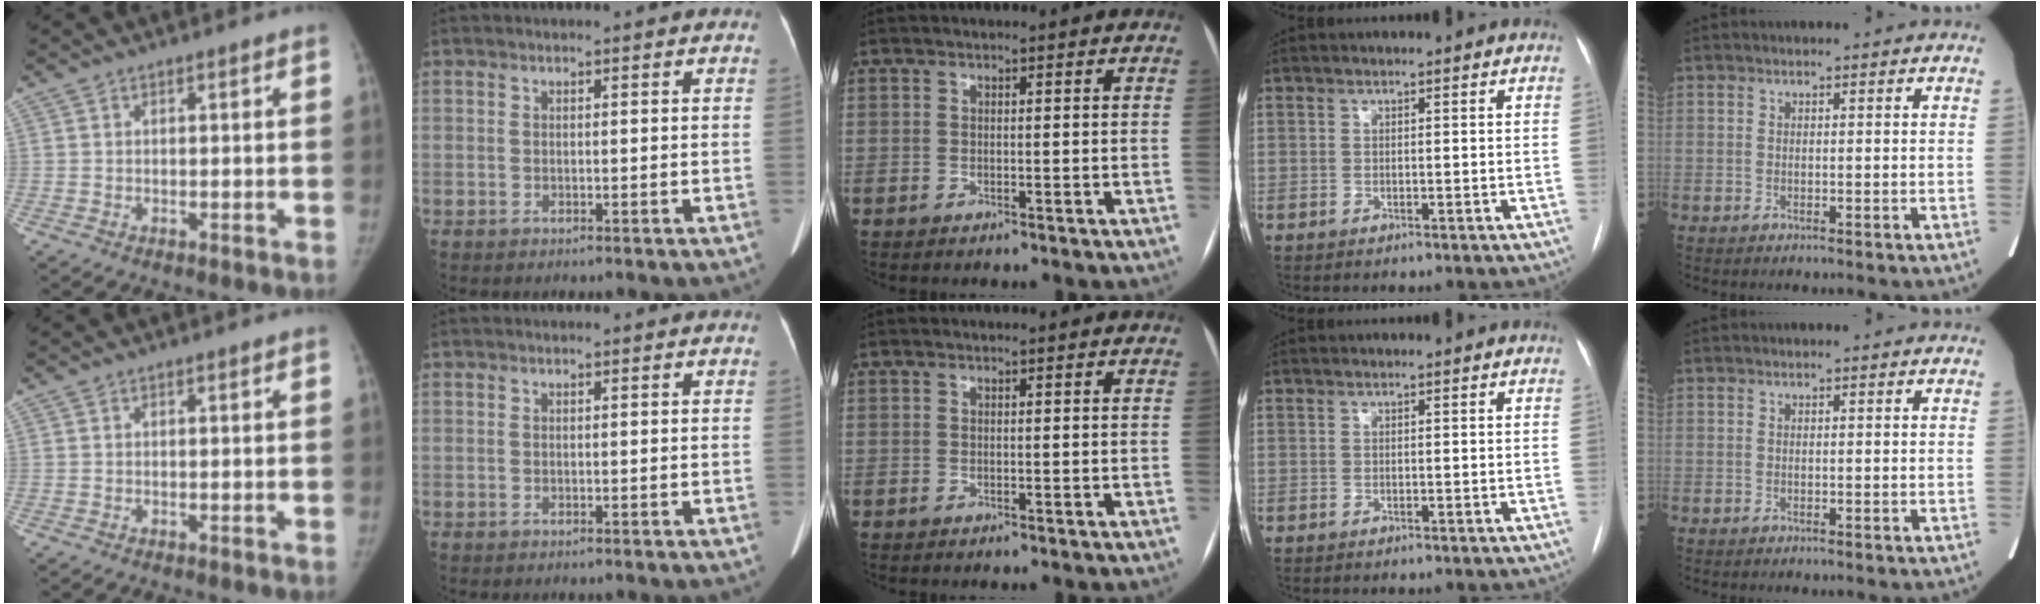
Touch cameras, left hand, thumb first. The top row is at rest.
{}